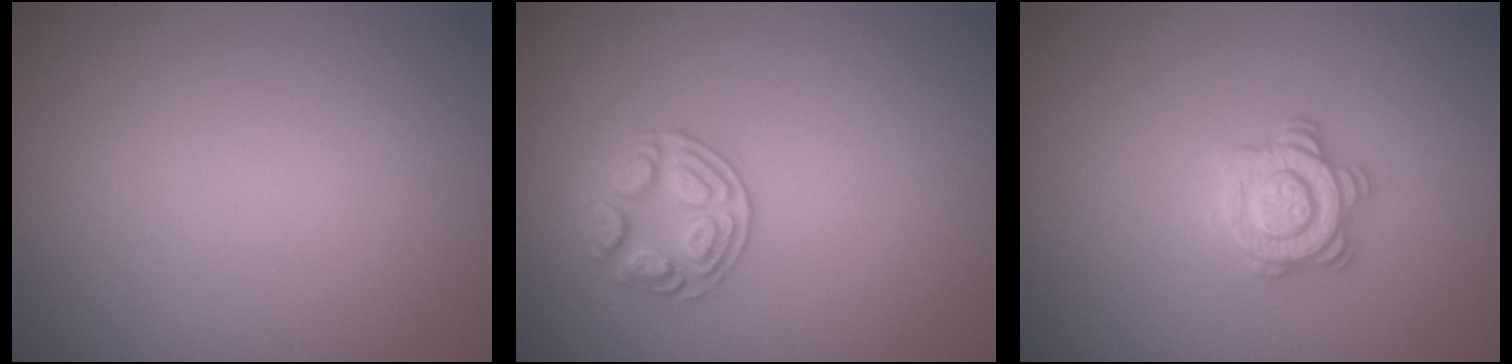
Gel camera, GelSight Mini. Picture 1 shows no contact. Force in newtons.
{"total": 2.6, "press": 2.5, "slide": 0.8}
{"total": 2.8, "press": 2.8, "slide": 0.2}